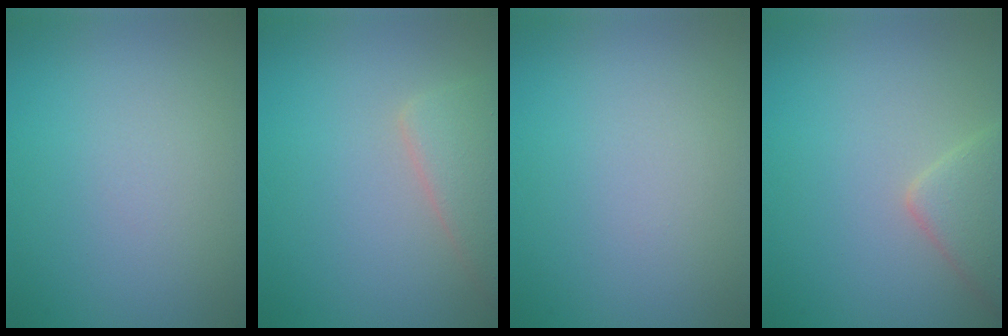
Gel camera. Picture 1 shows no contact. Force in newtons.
{"total": 3.6, "press": 3.5, "slide": 0.2}
{"total": 0.0}
{"total": 3.7, "press": 3.7, "slide": 0.2}